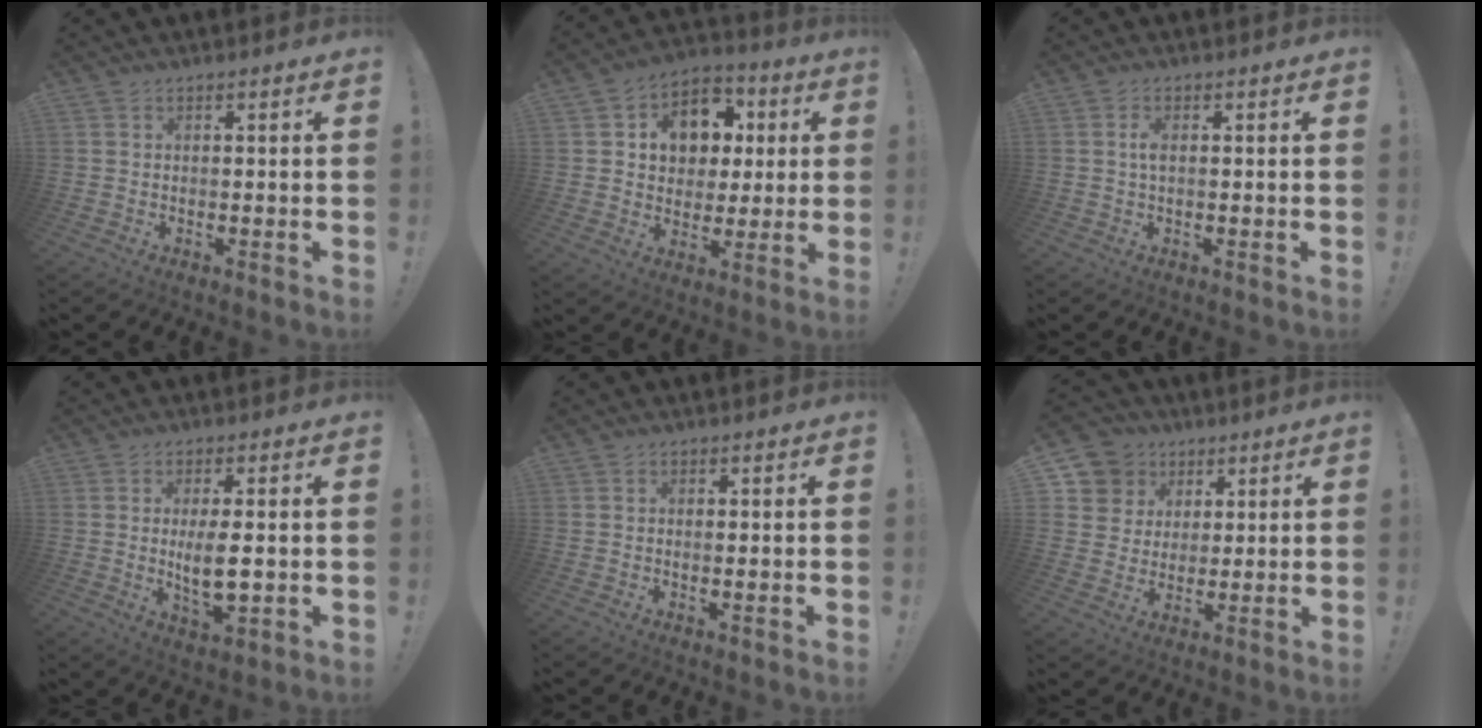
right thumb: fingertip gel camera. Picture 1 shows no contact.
{"total": 12.0, "force": [3.1, 10.2, 5.5], "torque": [-0.068, -0.012, 0.066]}
{"total": 2.3, "force": [0.0, 0.8, 2.2], "torque": [-0.041, 0.004, -0.001]}
{"total": 8.5, "force": [-0.2, 3.1, 7.9], "torque": [-0.129, -0.017, -0.007]}
{"total": 0.6, "force": [0.2, 0.0, 0.6], "torque": [-0.003, -0.005, 0.001]}
{"total": 9.4, "force": [3.8, 8.5, 1.8], "torque": [-0.031, -0.021, 0.081]}